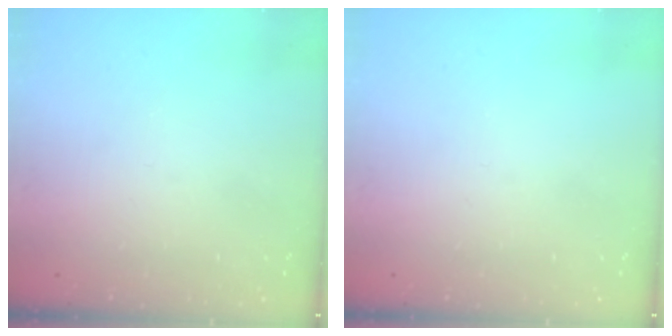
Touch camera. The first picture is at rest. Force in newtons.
{"total": 0.0}